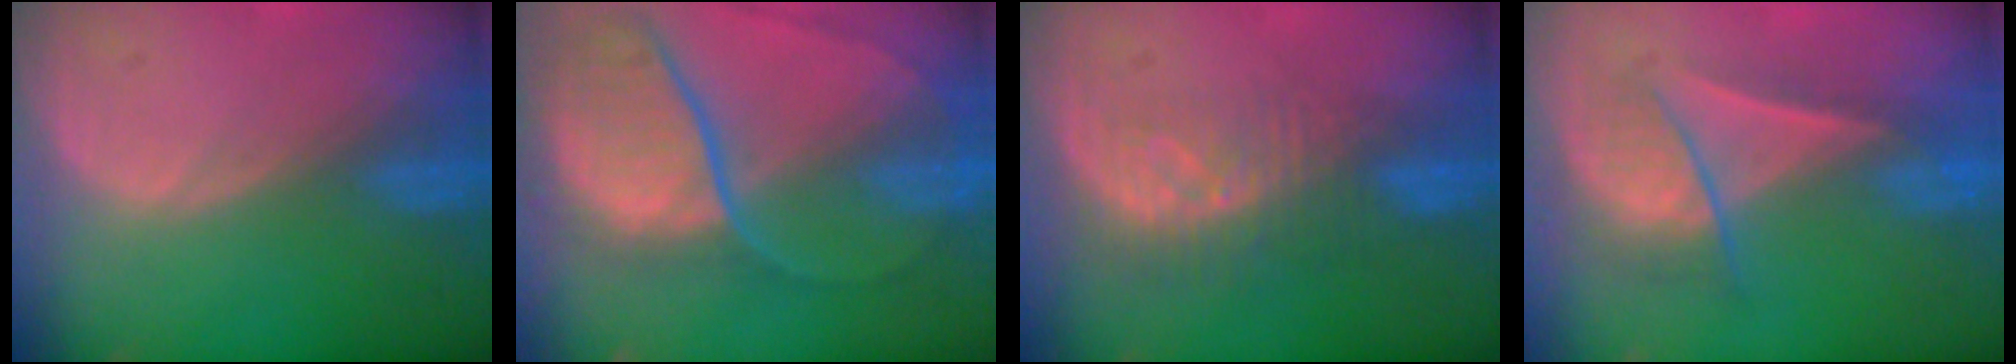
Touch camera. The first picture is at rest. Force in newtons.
{"total": 11.0, "press": 9.2, "slide": 6.1}
{"total": 8.4, "press": 7.4, "slide": 3.9}
{"total": 6.4, "press": 6.1, "slide": 2.1}